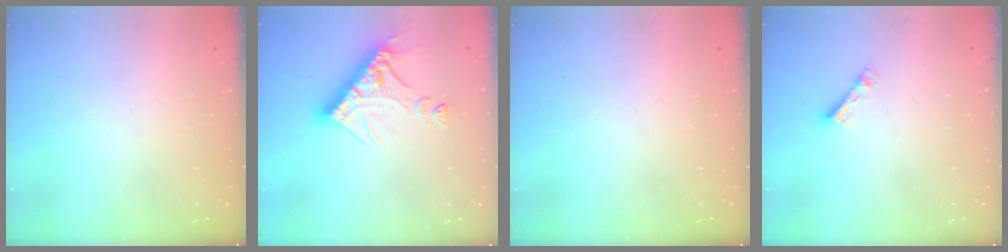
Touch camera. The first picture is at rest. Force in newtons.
{"total": 13.4, "press": 13.4, "slide": 1.3}
{"total": 0.0}
{"total": 4.4, "press": 4.4, "slide": 0.5}